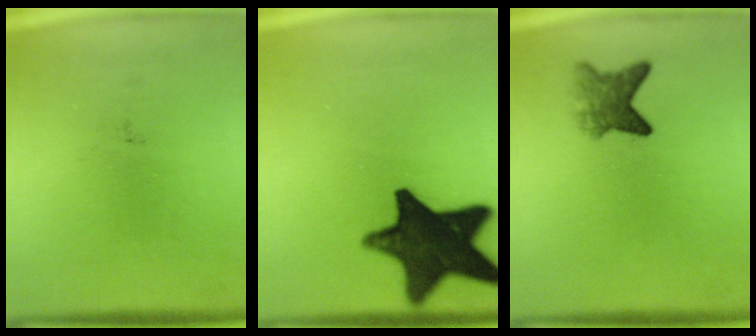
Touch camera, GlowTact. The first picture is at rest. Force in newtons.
{"total": 17.0}
{"total": 3.9}